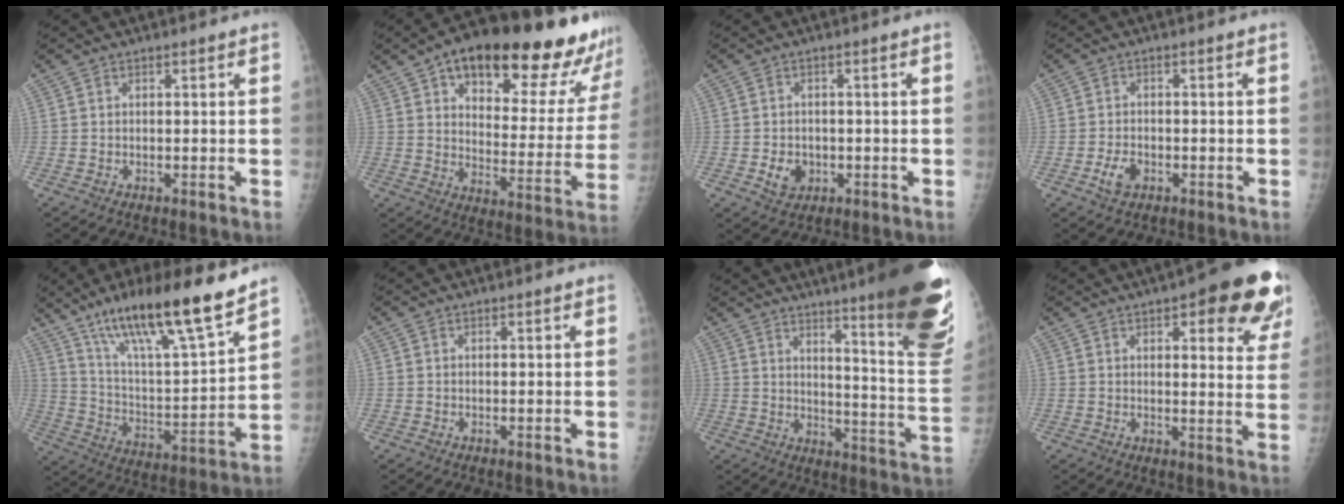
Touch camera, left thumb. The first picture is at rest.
{"total": 27.4, "force": [18.6, 10.4, 17.2], "torque": [-0.195, -0.056, 0.256]}
{"total": 4.1, "force": [-1.1, 3.4, 2.1], "torque": [-0.021, 0.004, -0.010]}
{"total": 3.5, "force": [-1.5, 2.1, 2.2], "torque": [-0.041, 0.007, -0.027]}
{"total": 21.7, "force": [15.6, 3.0, 14.7], "torque": [-0.226, -0.071, 0.273]}
{"total": 0.6, "force": [0.3, 0.0, 0.5], "torque": [-0.006, 0.001, 0.004]}
{"total": 25.7, "force": [16.7, 2.7, 19.4], "torque": [-0.213, -0.108, 0.222]}
{"total": 17.4, "force": [9.5, 5.7, 13.4], "torque": [-0.127, -0.035, 0.108]}